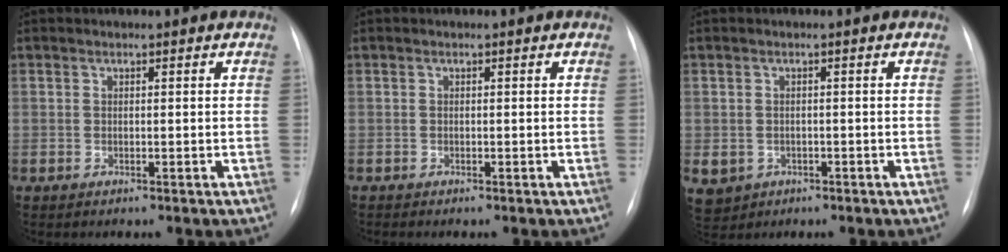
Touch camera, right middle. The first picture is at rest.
{"total": 0.0}
{"total": 5.7, "force": [-2.3, 4.9, 1.7], "torque": [-0.038, 0.002, -0.026]}